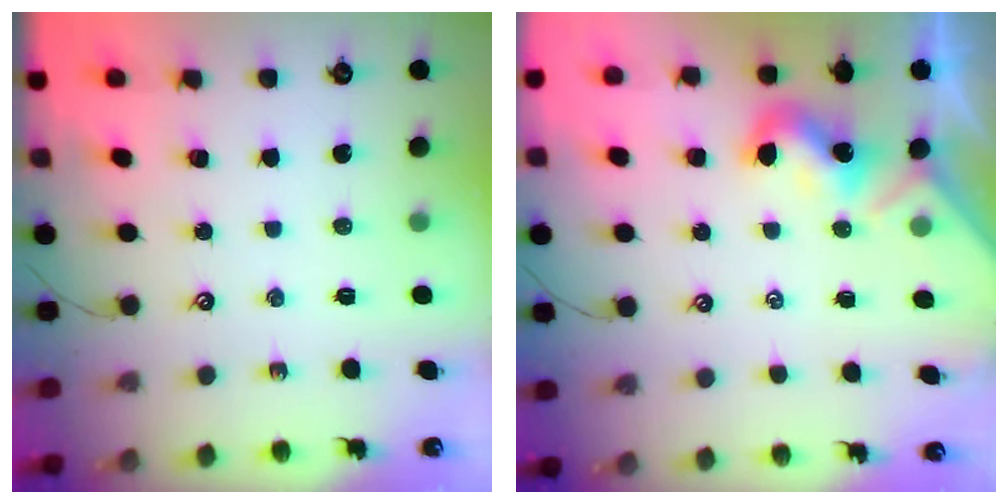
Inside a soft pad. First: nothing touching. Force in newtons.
{"total": 2.0, "press": 2.0, "slide": 0.4}